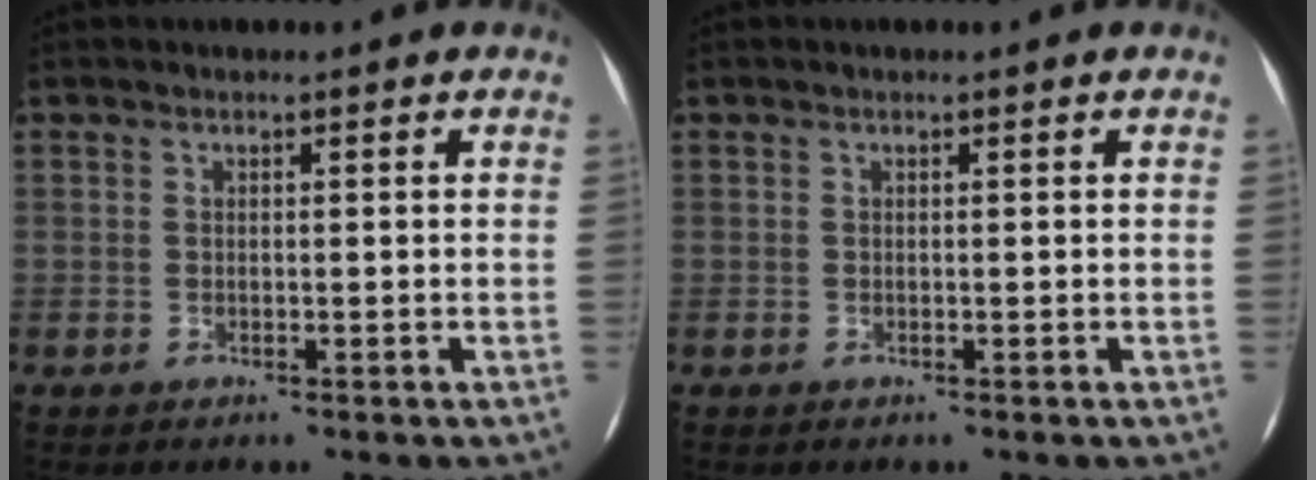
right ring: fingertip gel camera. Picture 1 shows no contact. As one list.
[{"total": 0.0}]